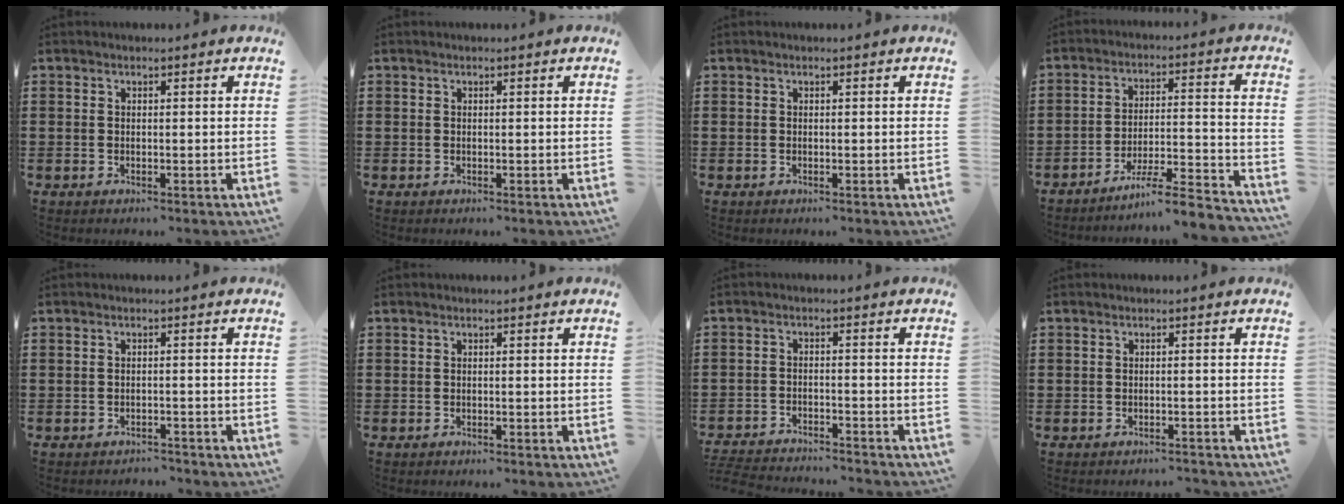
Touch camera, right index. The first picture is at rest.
{"total": 0.0}
{"total": 0.0}
{"total": 7.0, "force": [-6.1, 0.0, 3.4], "torque": [-0.058, -0.008, -0.117]}
{"total": 1.6, "force": [-1.6, 0.1, 0.0], "torque": [-0.006, -0.001, -0.034]}
{"total": 0.0}
{"total": 3.9, "force": [-3.9, -0.1, 0.3], "torque": [-0.014, -0.005, -0.084]}
{"total": 1.1, "force": [-1.1, -0.1, 0.0], "torque": [-0.003, 0.000, -0.023]}